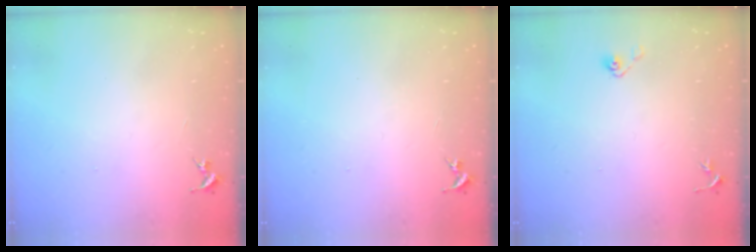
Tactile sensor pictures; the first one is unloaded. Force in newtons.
{"total": 0.0}
{"total": 4.0, "press": 3.4, "slide": 2.0}